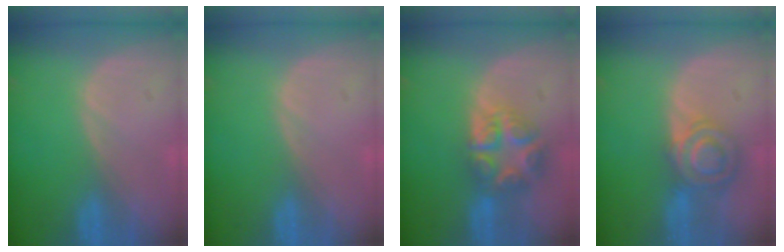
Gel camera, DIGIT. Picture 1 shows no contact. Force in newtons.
{"total": 0.0}
{"total": 7.9, "press": 6.8, "slide": 4.0}
{"total": 7.3, "press": 6.1, "slide": 4.0}